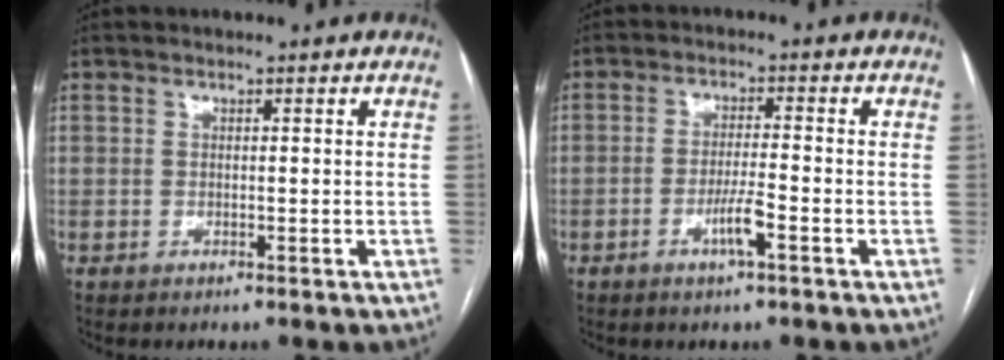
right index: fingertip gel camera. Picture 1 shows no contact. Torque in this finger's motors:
{"motor_torque": [0.84, -0.28, 0.48, 0.11]}